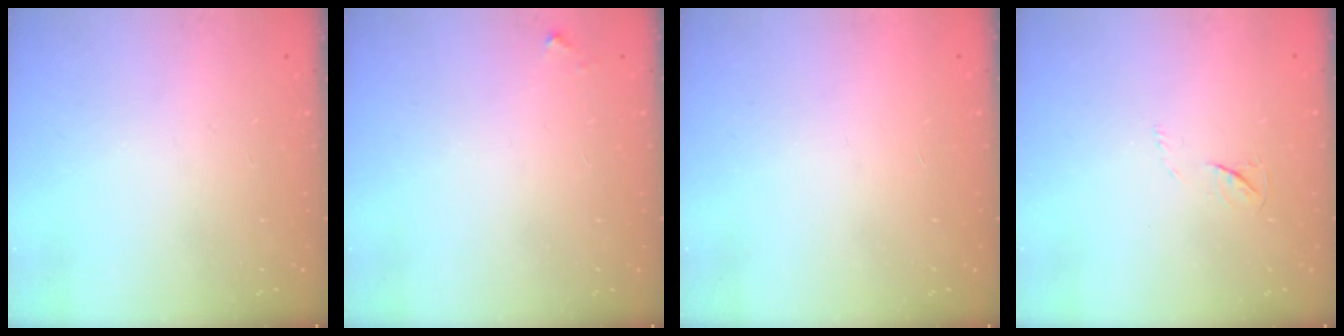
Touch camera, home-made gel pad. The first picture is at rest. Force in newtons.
{"total": 2.8, "press": 2.8, "slide": 0.2}
{"total": 1.7, "press": 1.7, "slide": 0.1}
{"total": 3.6, "press": 3.6, "slide": 0.5}